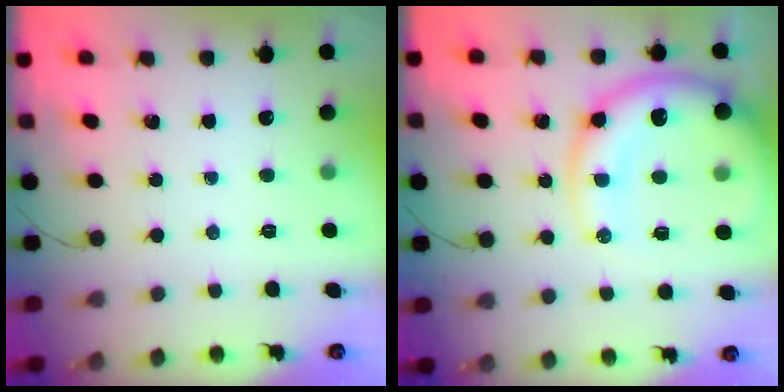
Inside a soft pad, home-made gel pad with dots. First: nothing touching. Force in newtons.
{"total": 15.9, "press": 15.6, "slide": 3.3}